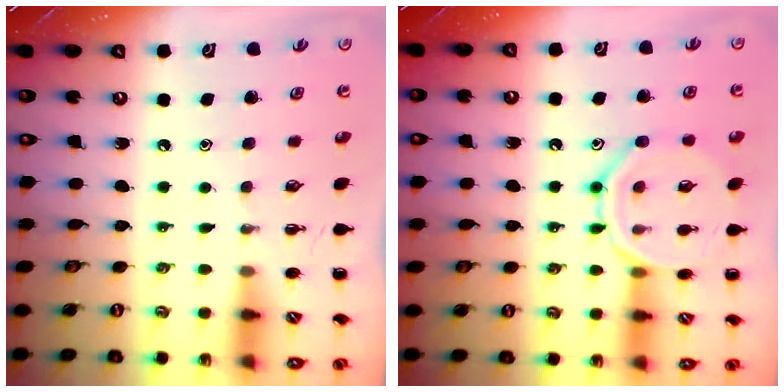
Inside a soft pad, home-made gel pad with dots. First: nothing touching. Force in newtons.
{"total": 11.9, "press": 11.9, "slide": 0.3}